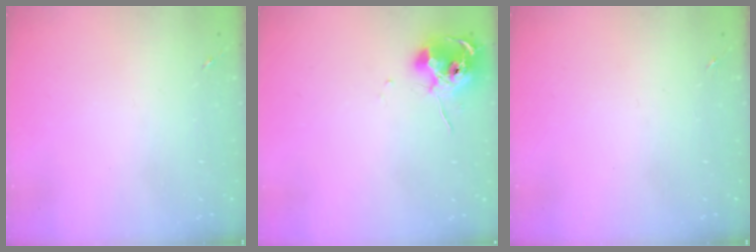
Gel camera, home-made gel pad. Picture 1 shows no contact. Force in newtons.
{"total": 10.3, "press": 10.3, "slide": 0.9}
{"total": 0.0}